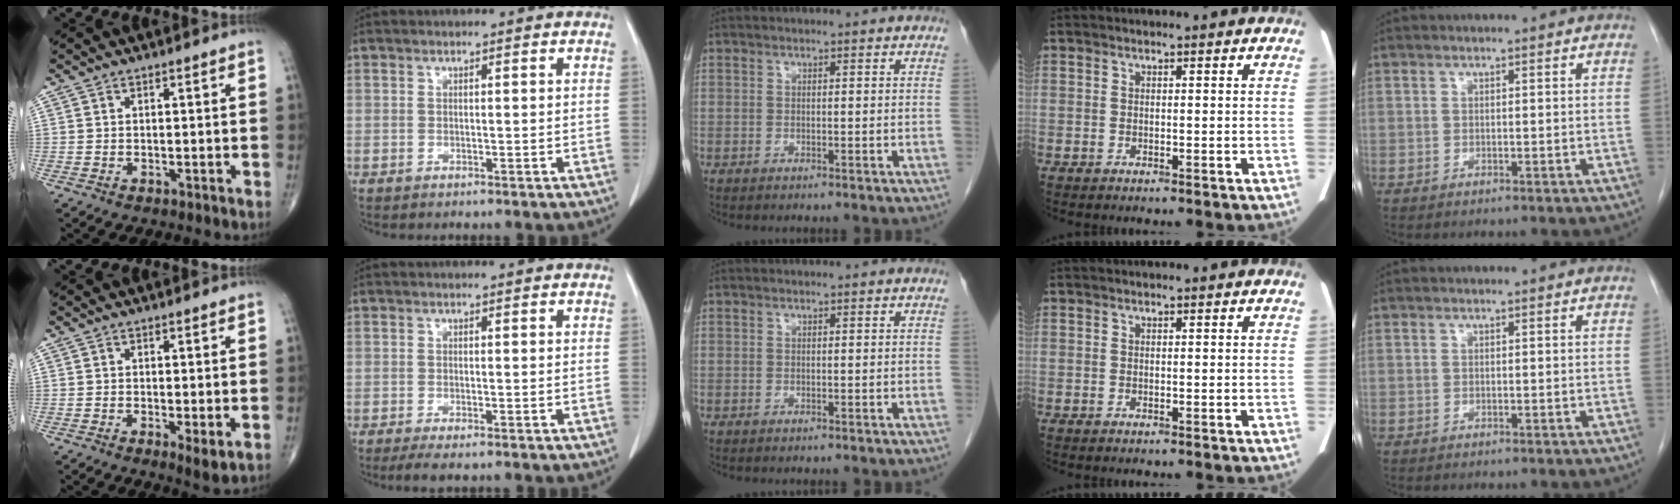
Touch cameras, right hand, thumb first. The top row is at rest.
{"thumb": {"total": 3.0, "force": [-0.6, 0.8, 2.8], "torque": [-0.051, -0.013, -0.012]}, "index": {"total": 2.2, "force": [-1.5, 0.3, 1.6], "torque": [-0.028, -0.007, -0.027]}}